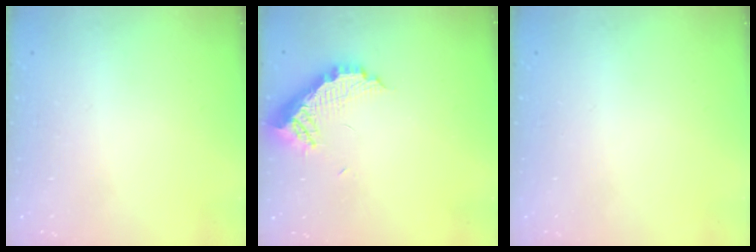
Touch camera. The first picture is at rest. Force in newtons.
{"total": 10.0, "press": 10.0, "slide": 0.7}
{"total": 0.0}